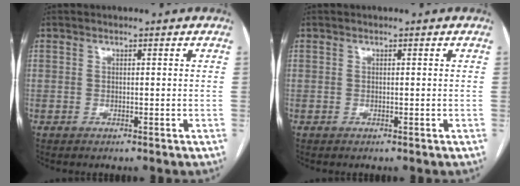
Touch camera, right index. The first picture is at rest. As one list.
[{"total": 0.0}]